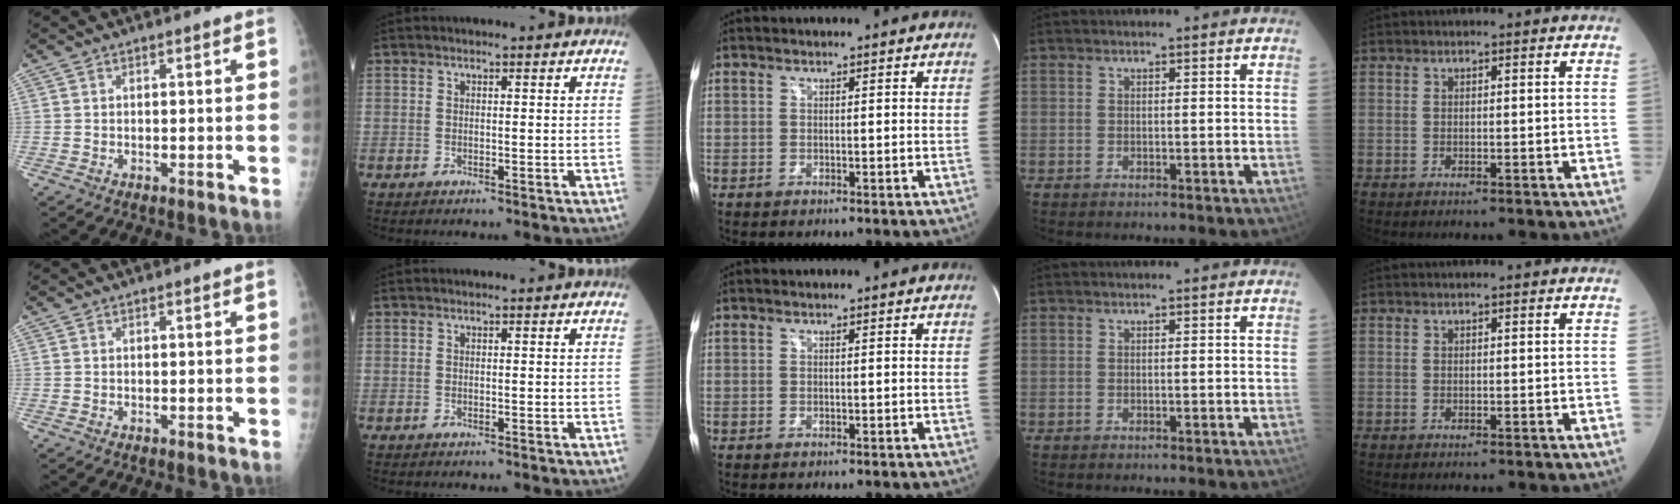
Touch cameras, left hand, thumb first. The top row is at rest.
{}